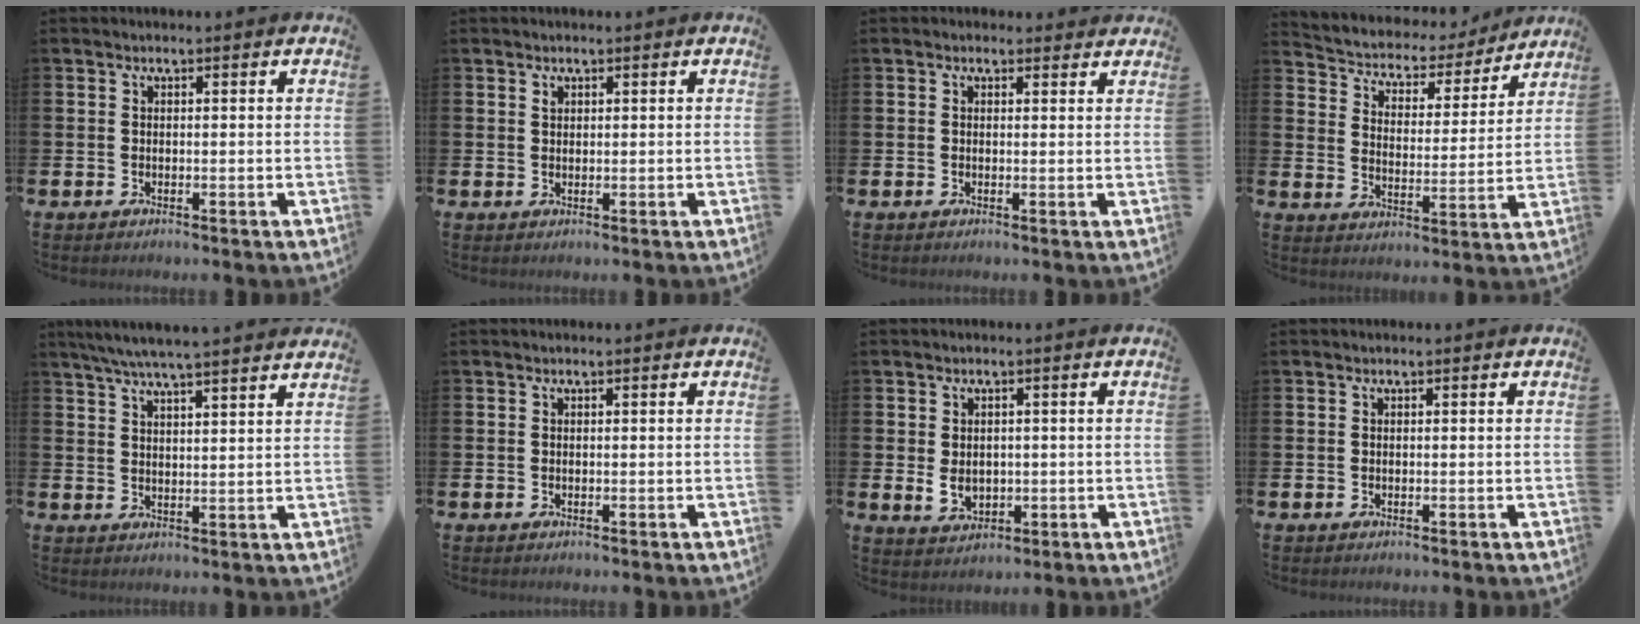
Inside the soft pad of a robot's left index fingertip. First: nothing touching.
{"total": 1.0, "force": [0.8, 0.5, 0.2], "torque": [0.016, -0.006, 0.011]}
{"total": 1.0, "force": [0.9, 0.5, 0.0], "torque": [0.006, 0.003, 0.014]}
{"total": 4.5, "force": [4.1, 1.9, 0.3], "torque": [-0.033, -0.039, 0.062]}
{"total": 5.7, "force": [5.4, -0.5, 1.6], "torque": [-0.055, -0.022, 0.099]}
{"total": 0.0}
{"total": 2.9, "force": [0.2, 2.1, 1.9], "torque": [-0.024, 0.000, -0.001]}
{"total": 0.0}